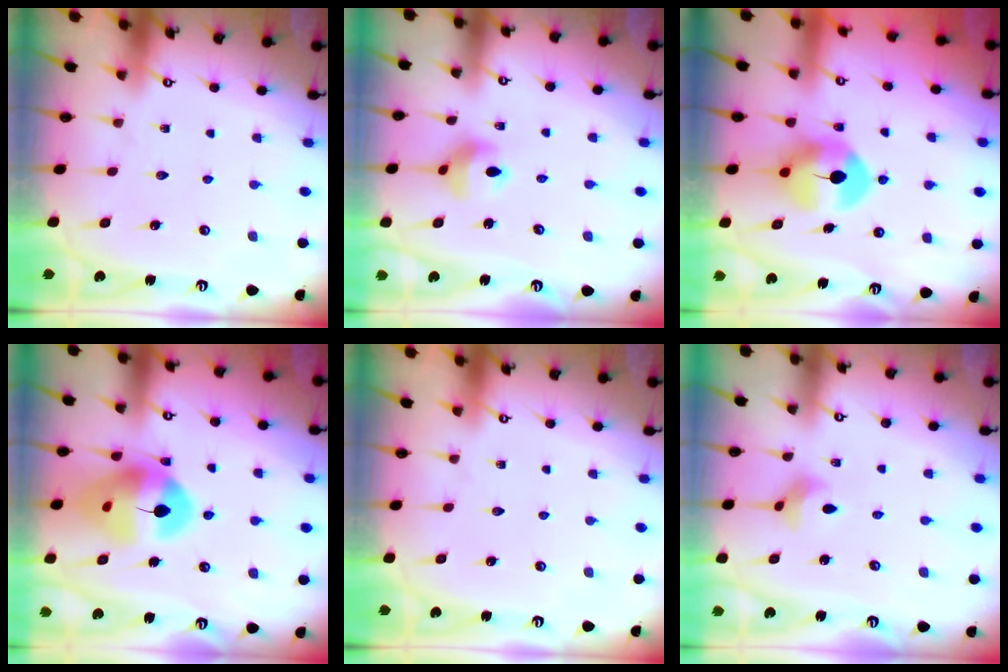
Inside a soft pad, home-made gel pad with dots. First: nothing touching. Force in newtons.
{"total": 8.6, "press": 8.3, "slide": 2.4}
{"total": 9.5, "press": 9.4, "slide": 0.9}
{"total": 14.0, "press": 13.9, "slide": 1.5}
{"total": 0.0}
{"total": 3.2, "press": 3.1, "slide": 0.5}